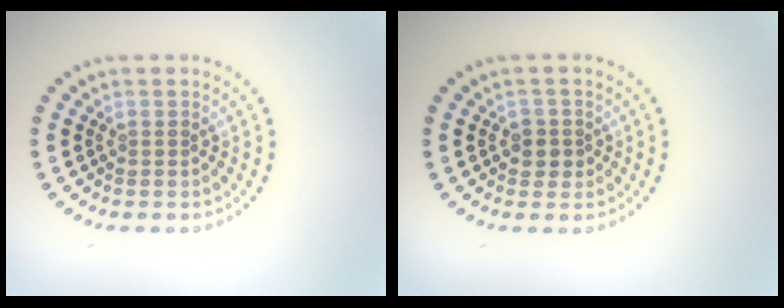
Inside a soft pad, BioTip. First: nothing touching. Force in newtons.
{"total": 1.7, "press": 1.6, "slide": 0.6}